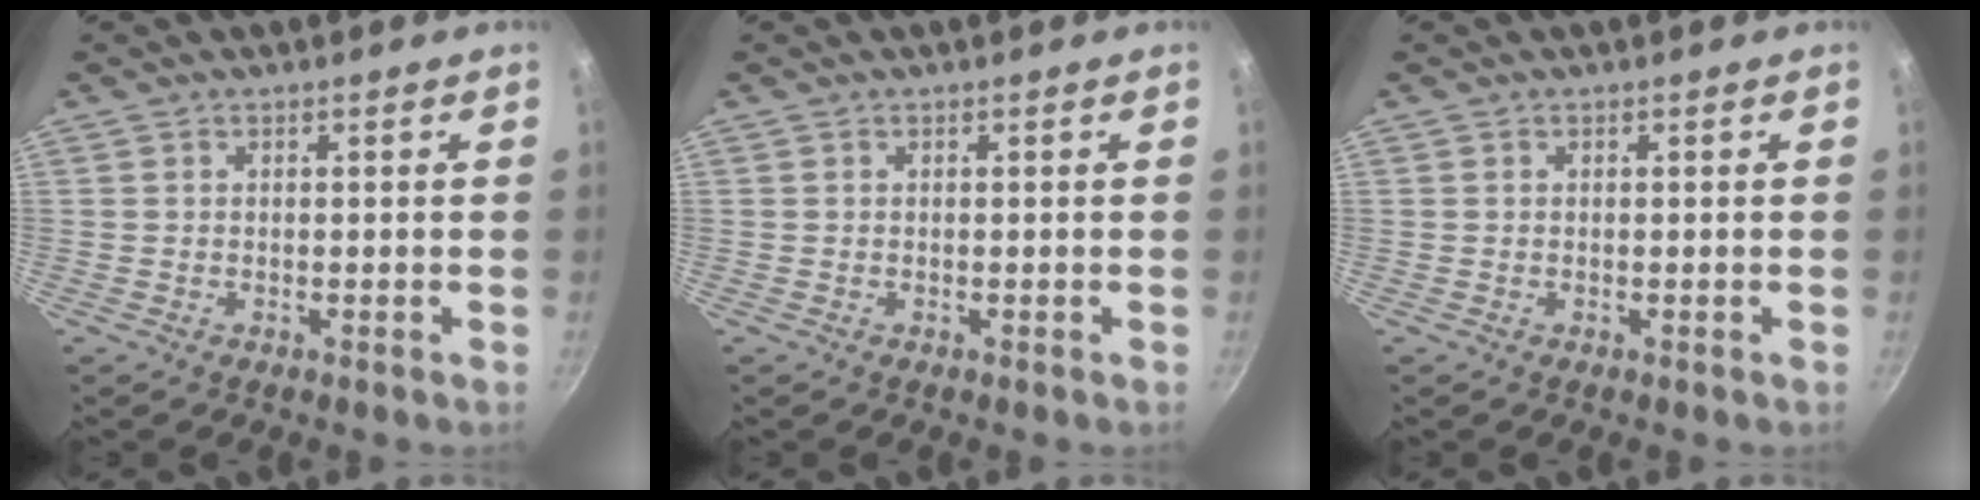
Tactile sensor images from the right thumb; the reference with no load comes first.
{"total": 0.0}
{"total": 0.0}